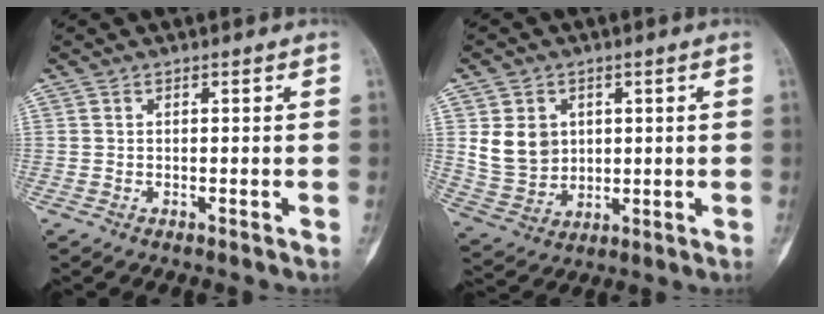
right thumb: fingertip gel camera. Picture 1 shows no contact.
{"total": 8.9, "force": [2.2, 7.4, 4.5], "torque": [-0.057, -0.011, 0.057]}